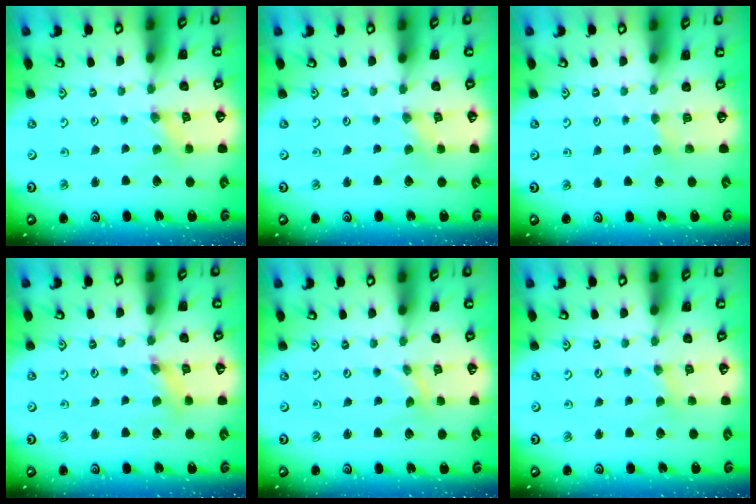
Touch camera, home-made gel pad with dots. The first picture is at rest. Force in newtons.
{"total": 0.0}
{"total": 2.5, "press": 2.5, "slide": 0.3}
{"total": 4.4, "press": 4.4, "slide": 0.4}
{"total": 0.0}
{"total": 1.6, "press": 1.6, "slide": 0.4}